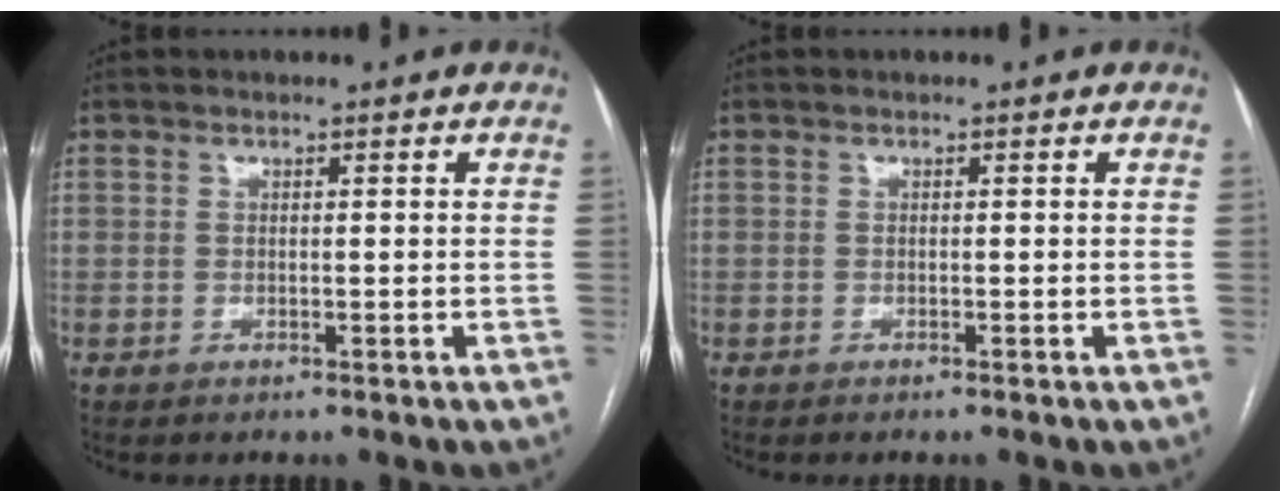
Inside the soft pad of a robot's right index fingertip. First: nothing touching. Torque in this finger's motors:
{"motor_torque": [-0.26, -0.06, -0.03, 0.01]}